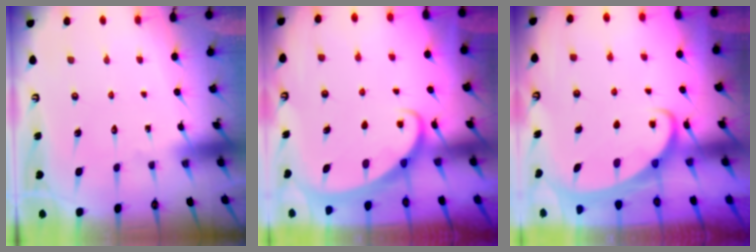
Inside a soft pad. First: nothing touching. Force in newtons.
{"total": 2.1, "press": 2.1, "slide": 0.1}
{"total": 2.2, "press": 2.2, "slide": 0.3}